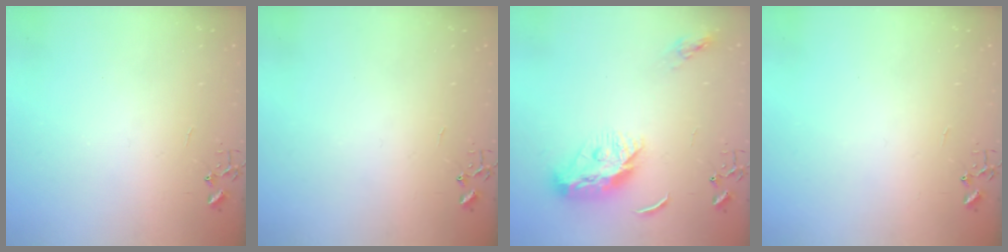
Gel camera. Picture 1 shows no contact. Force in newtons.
{"total": 0.0}
{"total": 12.7, "press": 12.7, "slide": 0.3}
{"total": 0.0}